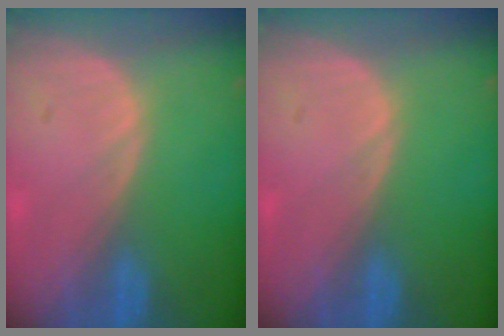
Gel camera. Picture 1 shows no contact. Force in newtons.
{"total": 0.0}